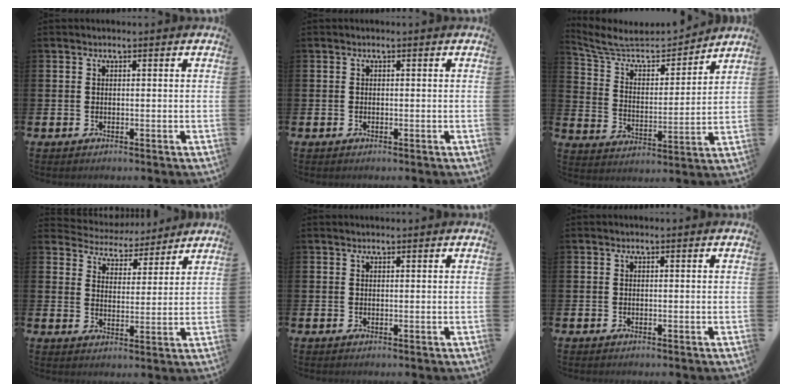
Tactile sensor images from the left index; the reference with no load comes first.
{"total": 0.0}
{"total": 7.7, "force": [6.9, 2.7, 2.0], "torque": [-0.083, -0.049, 0.118]}
{"total": 4.7, "force": [4.5, 1.5, -0.2], "torque": [-0.019, -0.036, 0.075]}
{"total": 0.5, "force": [0.5, 0.1, 0.1], "torque": [0.000, 0.000, 0.009]}
{"total": 0.0}